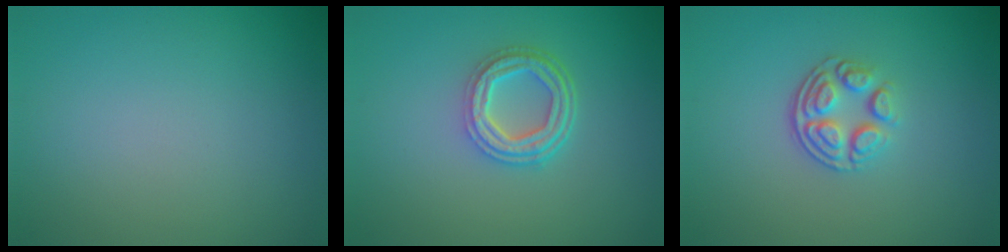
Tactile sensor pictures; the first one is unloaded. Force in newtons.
{"total": 4.1, "press": 3.0, "slide": 2.8}
{"total": 3.4, "press": 2.6, "slide": 2.3}